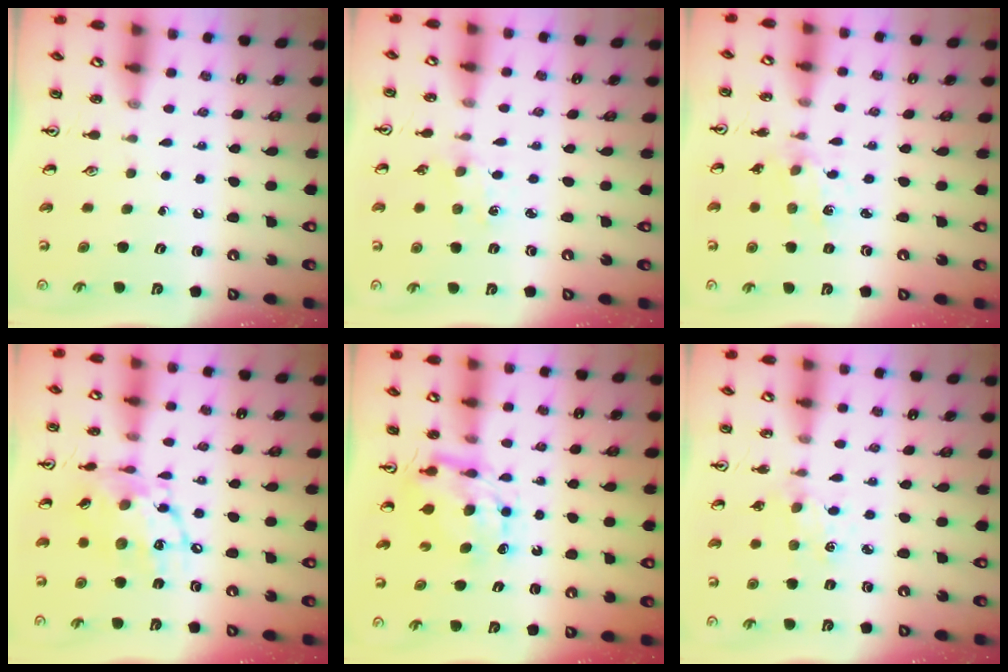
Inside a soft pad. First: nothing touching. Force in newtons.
{"total": 1.0, "press": 0.9, "slide": 0.2}
{"total": 1.7, "press": 1.6, "slide": 0.2}
{"total": 15.1, "press": 15.0, "slide": 0.7}
{"total": 7.9, "press": 7.9, "slide": 0.7}
{"total": 2.2, "press": 2.2, "slide": 0.2}